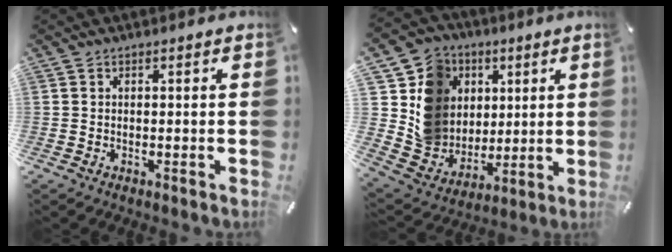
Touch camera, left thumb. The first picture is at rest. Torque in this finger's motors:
{"motor_torque": [1.64, 2.05, 0.71, -0.97, 0.31]}